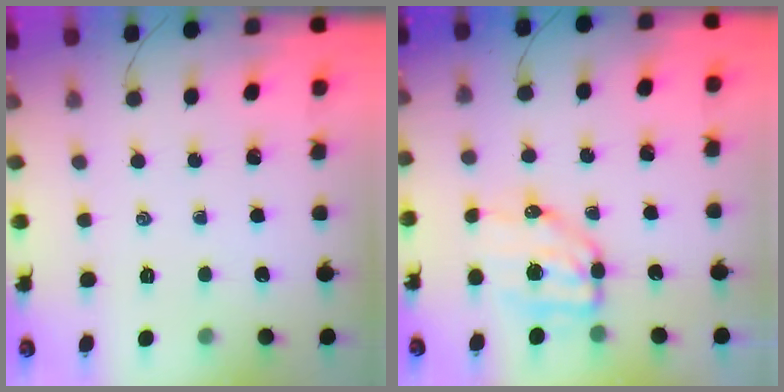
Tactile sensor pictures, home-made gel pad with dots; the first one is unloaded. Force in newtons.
{"total": 7.2, "press": 7.0, "slide": 1.6}